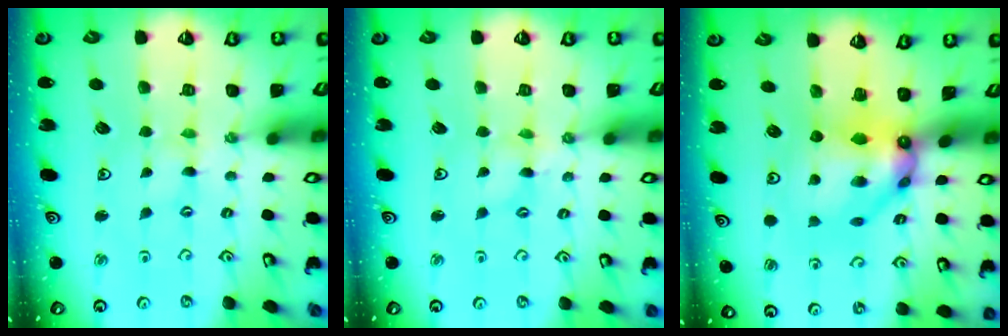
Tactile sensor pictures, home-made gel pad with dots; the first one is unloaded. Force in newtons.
{"total": 1.3, "press": 1.3, "slide": 0.3}
{"total": 12.6, "press": 12.6, "slide": 1.1}